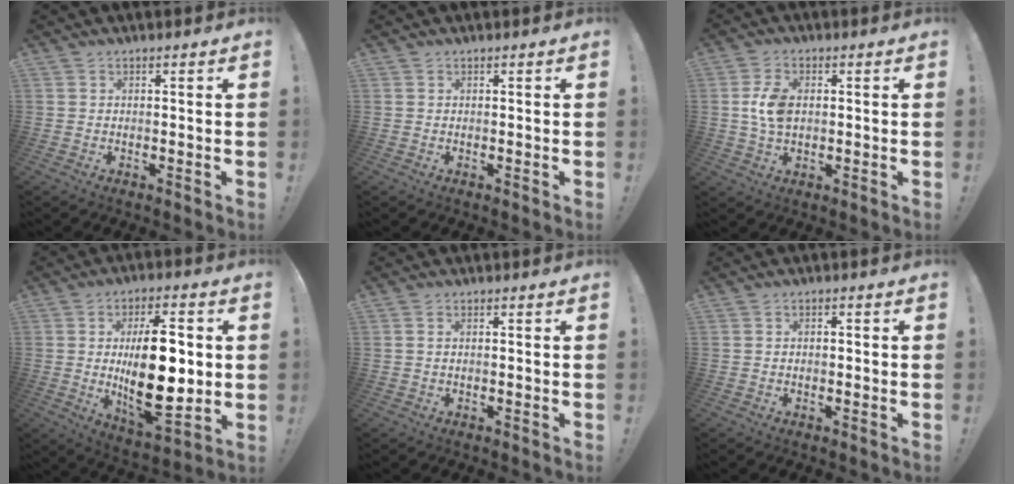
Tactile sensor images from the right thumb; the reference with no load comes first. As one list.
[{"total": 0.0}, {"total": 7.6, "force": [0.5, 4.8, 5.9], "torque": [-0.110, 0.002, 0.007]}, {"total": 21.6, "force": [0.6, 10.0, 19.1], "torque": [-0.320, -0.007, 0.012]}, {"total": 0.7, "force": [0.3, 0.3, 0.6], "torque": [-0.015, 0.002, 0.006]}, {"total": 1.3, "force": [-0.8, 0.7, 0.7], "torque": [-0.018, 0.007, -0.014]}]